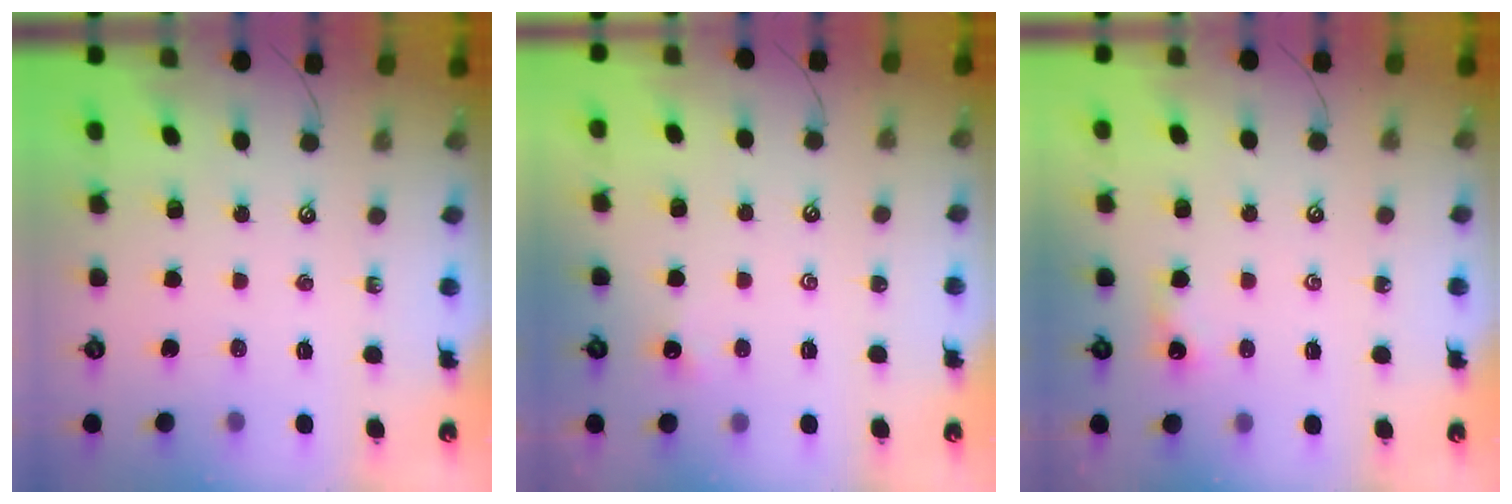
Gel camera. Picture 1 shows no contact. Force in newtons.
{"total": 0.0}
{"total": 2.4, "press": 2.4, "slide": 0.4}